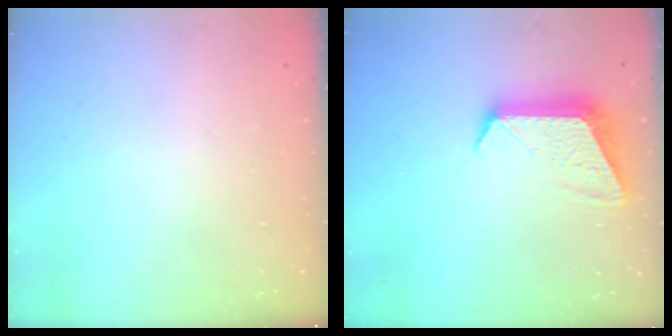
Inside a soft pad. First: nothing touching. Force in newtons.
{"total": 12.1, "press": 12.1, "slide": 1.0}